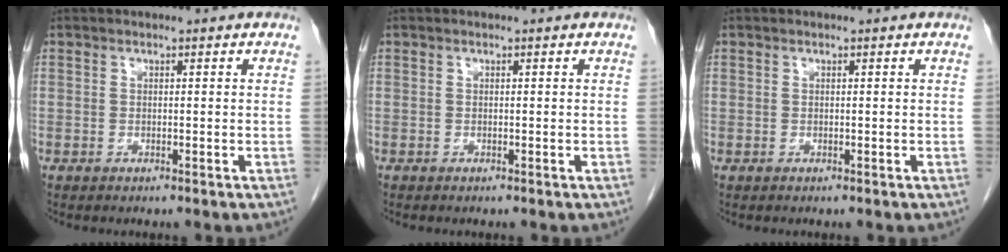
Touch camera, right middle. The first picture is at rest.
{"total": 0.0}
{"total": 0.0}